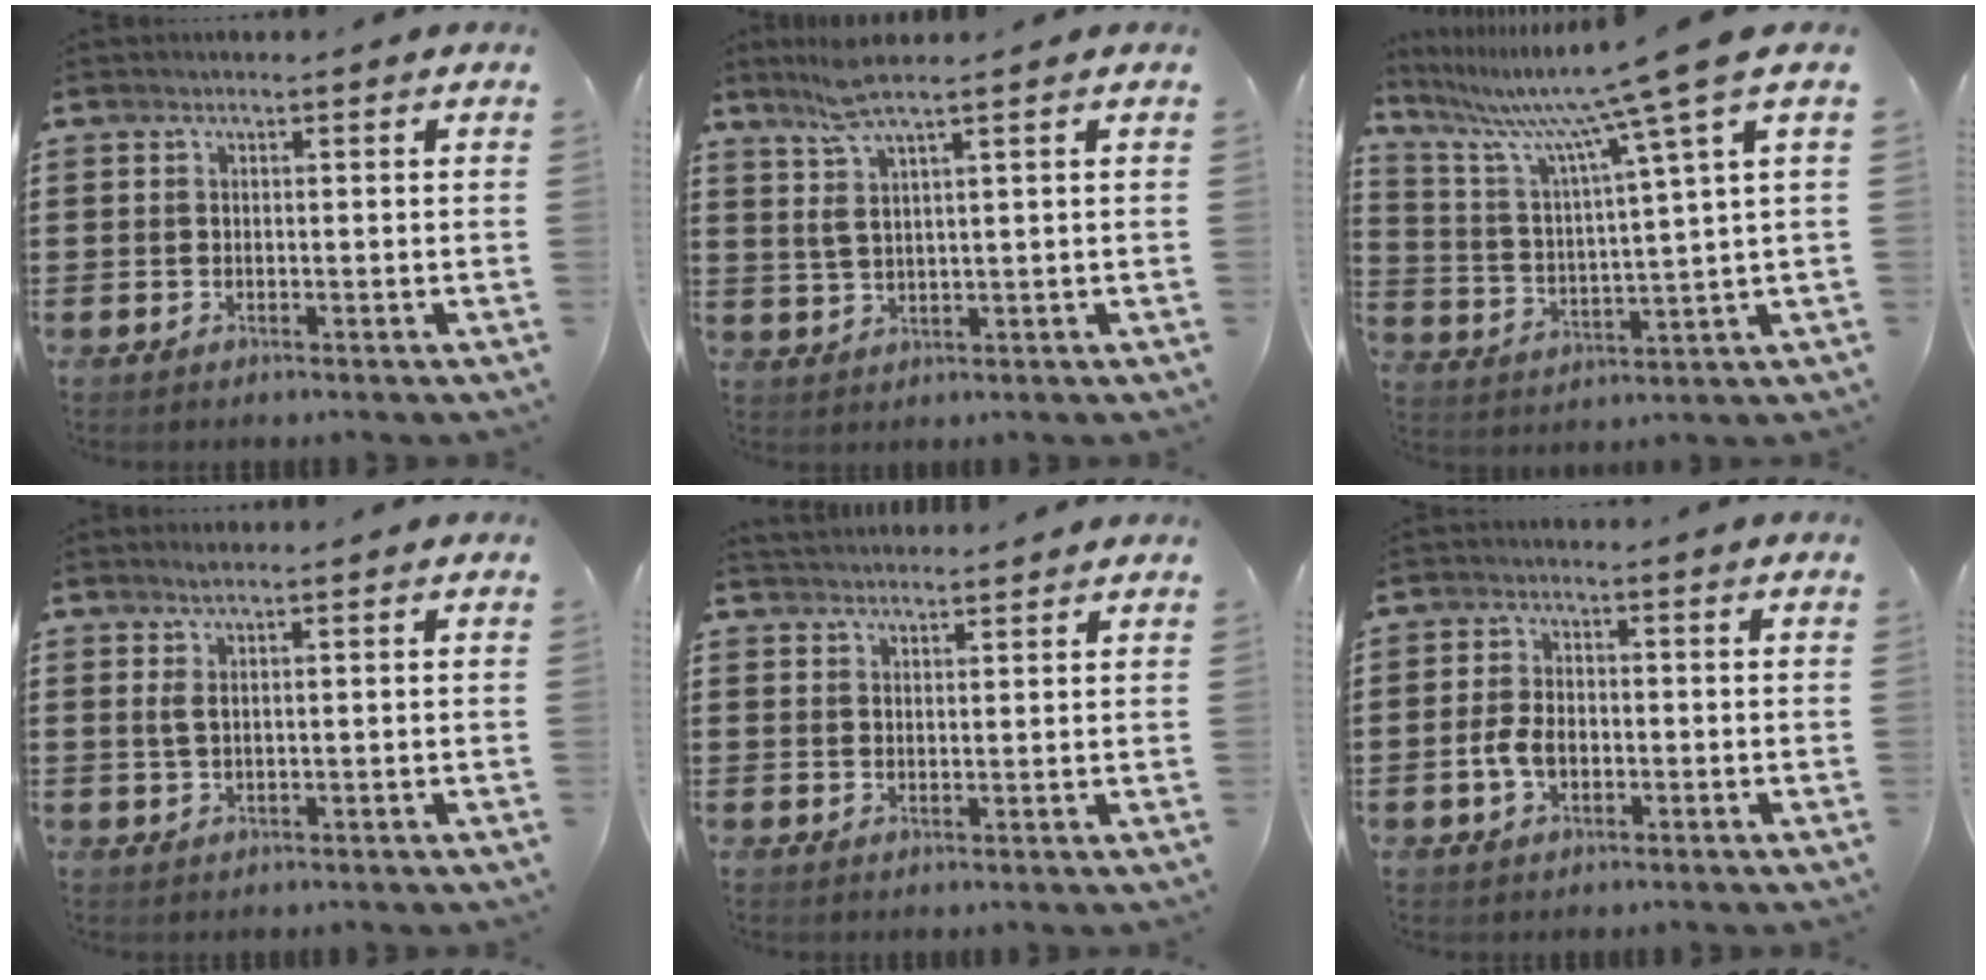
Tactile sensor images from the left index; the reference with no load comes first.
{"total": 5.4, "force": [3.2, 0.1, 4.3], "torque": [-0.109, -0.005, 0.051]}
{"total": 11.3, "force": [8.9, -1.1, 7.0], "torque": [-0.172, -0.053, 0.137]}
{"total": 2.3, "force": [0.9, 0.4, 2.1], "torque": [-0.042, 0.000, 0.016]}
{"total": 2.3, "force": [2.3, 0.1, 0.0], "torque": [-0.005, -0.002, 0.046]}
{"total": 4.3, "force": [-0.9, 2.6, 3.3], "torque": [-0.082, -0.002, -0.022]}